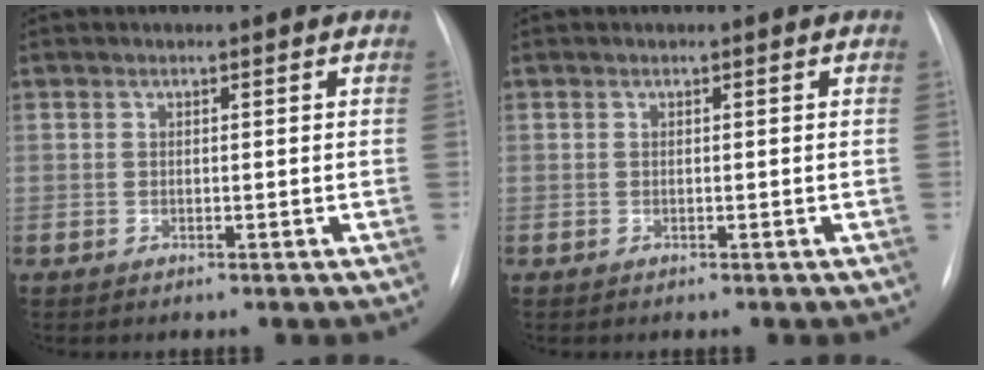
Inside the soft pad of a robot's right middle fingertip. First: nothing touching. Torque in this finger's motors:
{"motor_torque": [-0.06, -0.05, 0.00, 0.01]}